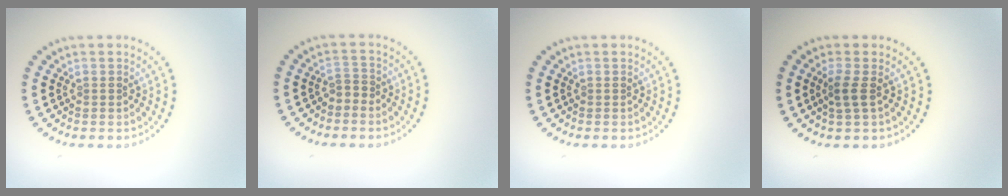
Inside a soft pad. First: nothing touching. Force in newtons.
{"total": 1.0, "press": 0.8, "slide": 0.7}
{"total": 0.0}
{"total": 1.6, "press": 1.3, "slide": 0.9}